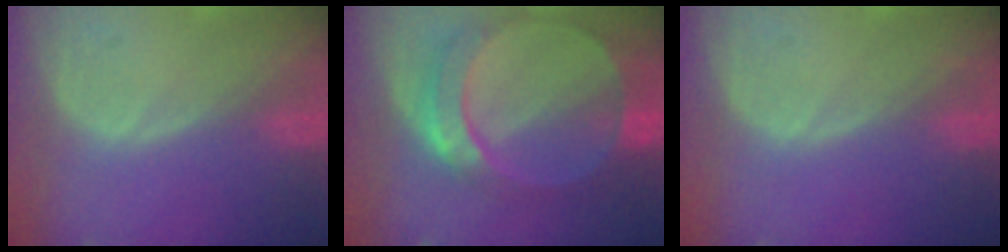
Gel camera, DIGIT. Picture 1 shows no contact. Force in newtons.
{"total": 9.8, "press": 8.4, "slide": 4.9}
{"total": 0.0}